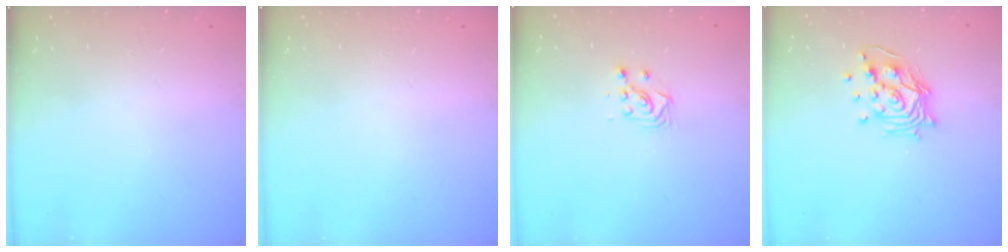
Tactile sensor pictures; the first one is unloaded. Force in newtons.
{"total": 0.0}
{"total": 3.4, "press": 3.3, "slide": 1.0}
{"total": 12.8, "press": 12.8, "slide": 1.3}